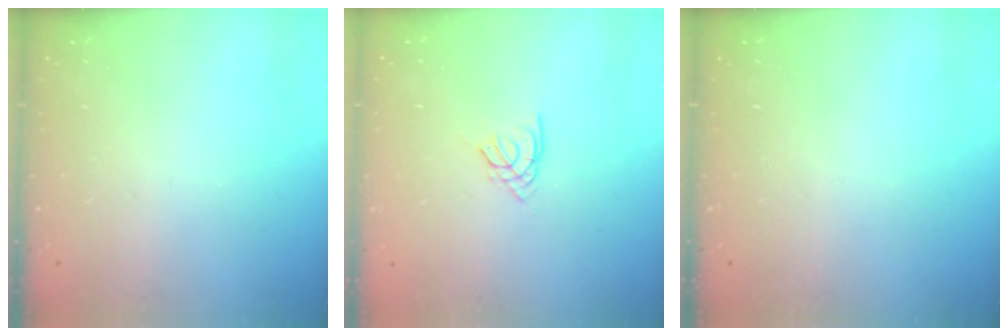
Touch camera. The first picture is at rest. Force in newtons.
{"total": 2.3, "press": 2.3, "slide": 0.5}
{"total": 0.0}